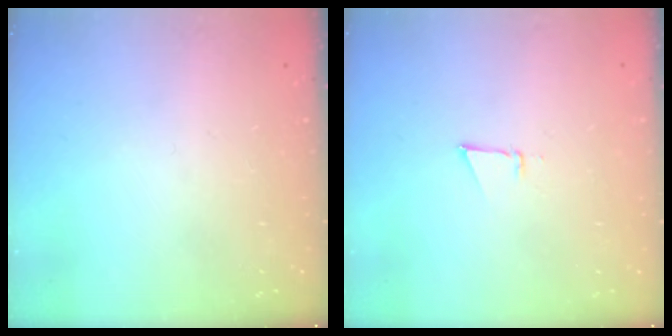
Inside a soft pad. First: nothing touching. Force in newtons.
{"total": 3.3, "press": 3.3, "slide": 0.6}